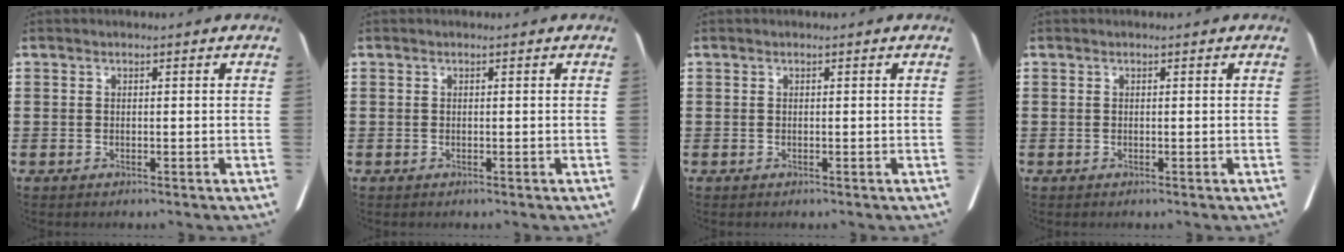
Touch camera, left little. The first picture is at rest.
{"total": 0.0}
{"total": 0.0}
{"total": 0.0}